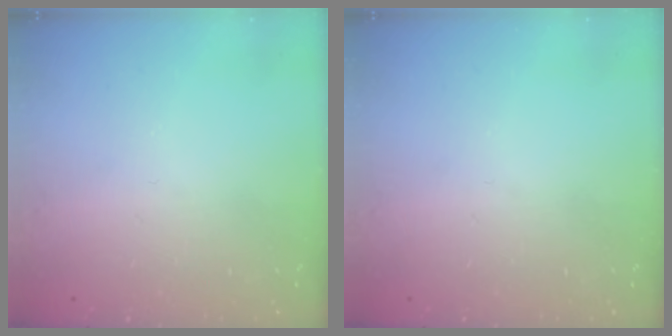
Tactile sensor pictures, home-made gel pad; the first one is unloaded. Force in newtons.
{"total": 0.0}